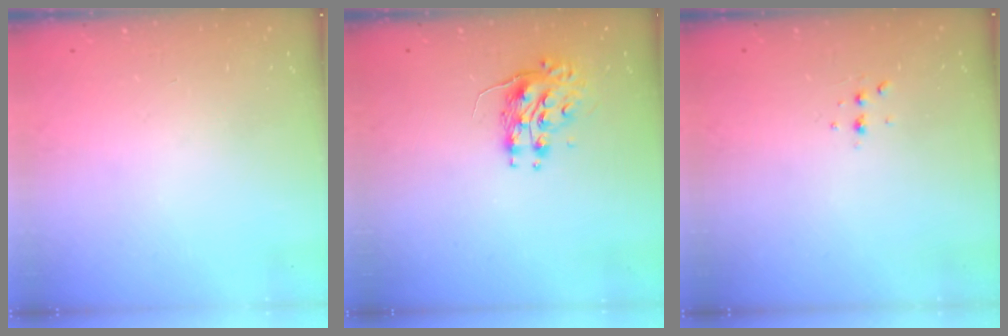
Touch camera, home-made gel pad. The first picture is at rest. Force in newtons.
{"total": 8.1, "press": 8.1, "slide": 0.1}
{"total": 3.1, "press": 3.0, "slide": 0.9}